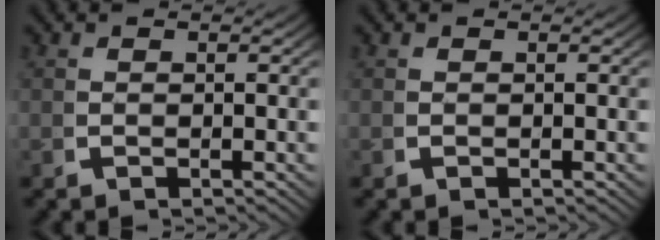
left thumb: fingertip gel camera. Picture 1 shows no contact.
{"total": 0.0}